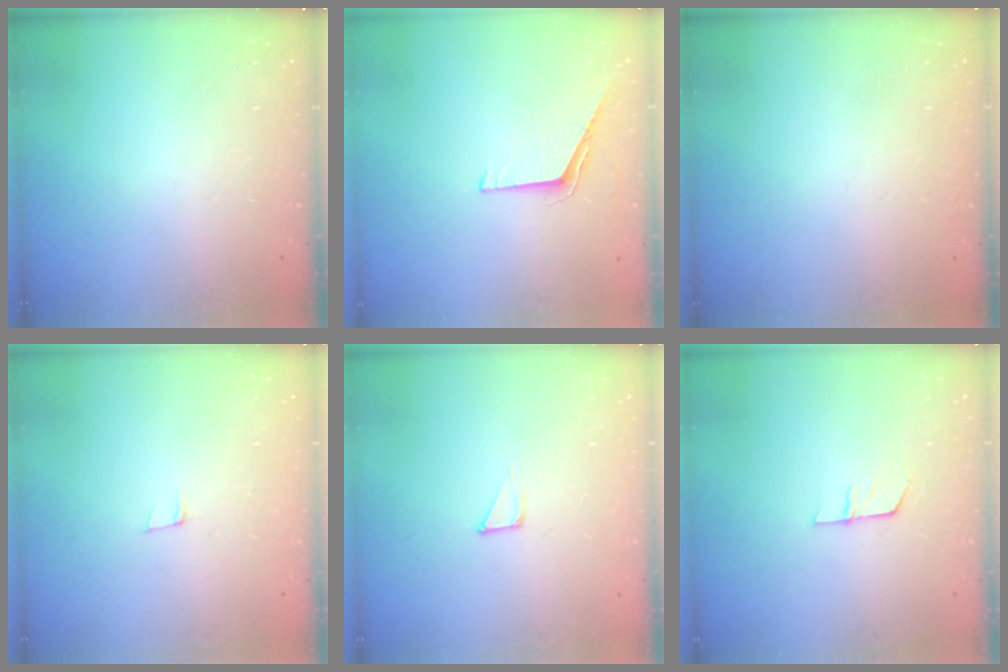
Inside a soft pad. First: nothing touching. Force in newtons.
{"total": 5.4, "press": 5.3, "slide": 0.6}
{"total": 1.6, "press": 1.5, "slide": 0.1}
{"total": 5.6, "press": 4.5, "slide": 3.3}
{"total": 2.7, "press": 2.7, "slide": 0.3}
{"total": 5.4, "press": 5.4, "slide": 0.4}